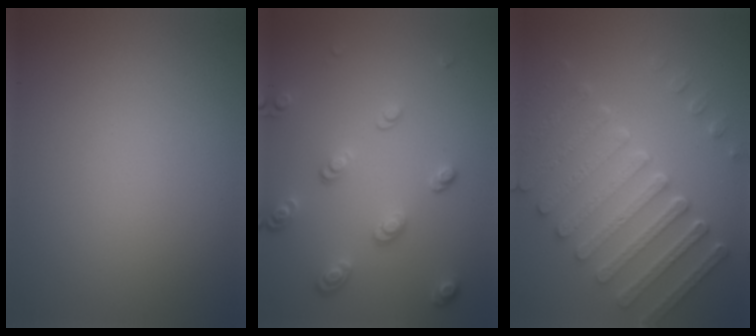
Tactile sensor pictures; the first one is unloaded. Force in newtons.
{"total": 3.4, "press": 2.6, "slide": 2.2}
{"total": 8.2, "press": 6.2, "slide": 5.4}